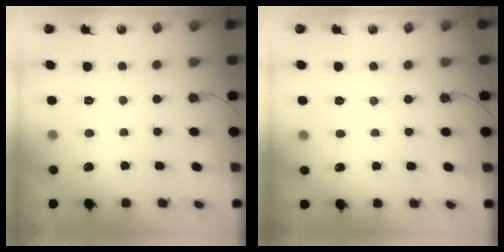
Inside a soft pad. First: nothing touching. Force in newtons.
{"total": 4.4, "press": 4.3, "slide": 0.5}